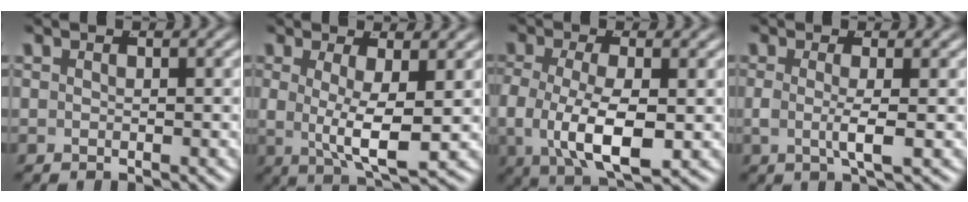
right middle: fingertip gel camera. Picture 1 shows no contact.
{"total": 6.3, "force": [0.4, 2.5, 5.7], "torque": [-0.100, -0.015, 0.013]}
{"total": 7.6, "force": [-1.0, 4.2, 6.2], "torque": [-0.131, -0.022, -0.005]}
{"total": 2.6, "force": [-0.2, 0.6, 2.5], "torque": [-0.056, -0.012, 0.003]}